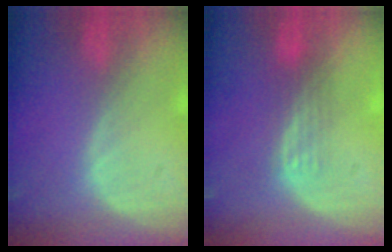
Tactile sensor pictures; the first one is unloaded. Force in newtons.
{"total": 2.9, "press": 2.7, "slide": 1.2}